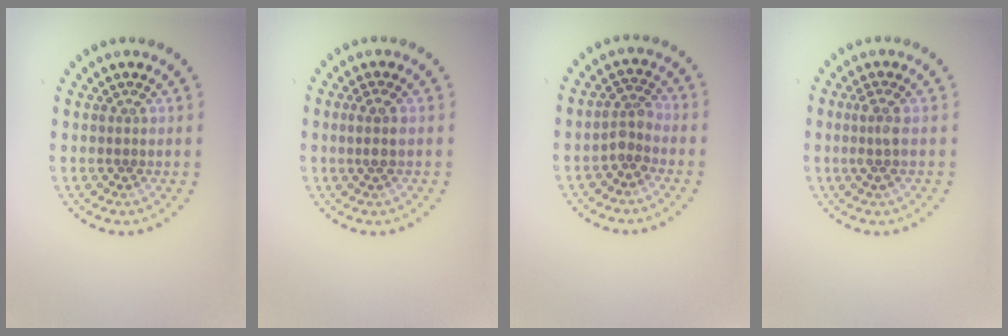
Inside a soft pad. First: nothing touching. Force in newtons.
{"total": 1.4, "press": 1.2, "slide": 0.8}
{"total": 1.9, "press": 1.5, "slide": 1.2}
{"total": 1.5, "press": 1.2, "slide": 0.9}